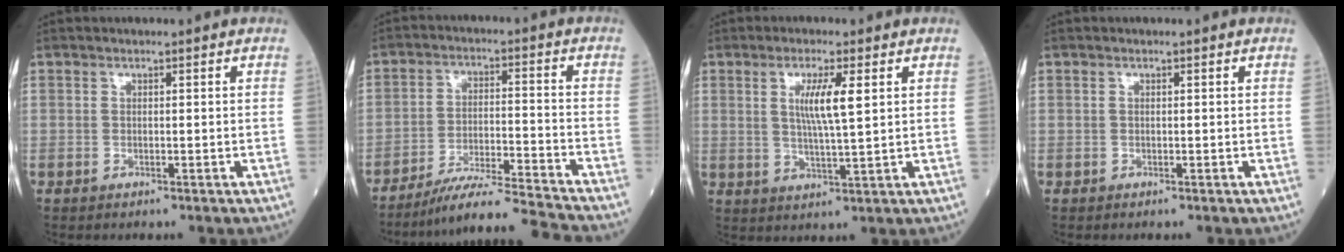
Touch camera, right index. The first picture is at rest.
{"total": 11.7, "force": [-11.0, -2.2, 3.5], "torque": [-0.052, -0.001, -0.191]}
{"total": 6.0, "force": [1.8, 0.1, 5.8], "torque": [-0.112, -0.004, 0.035]}
{"total": 0.0}